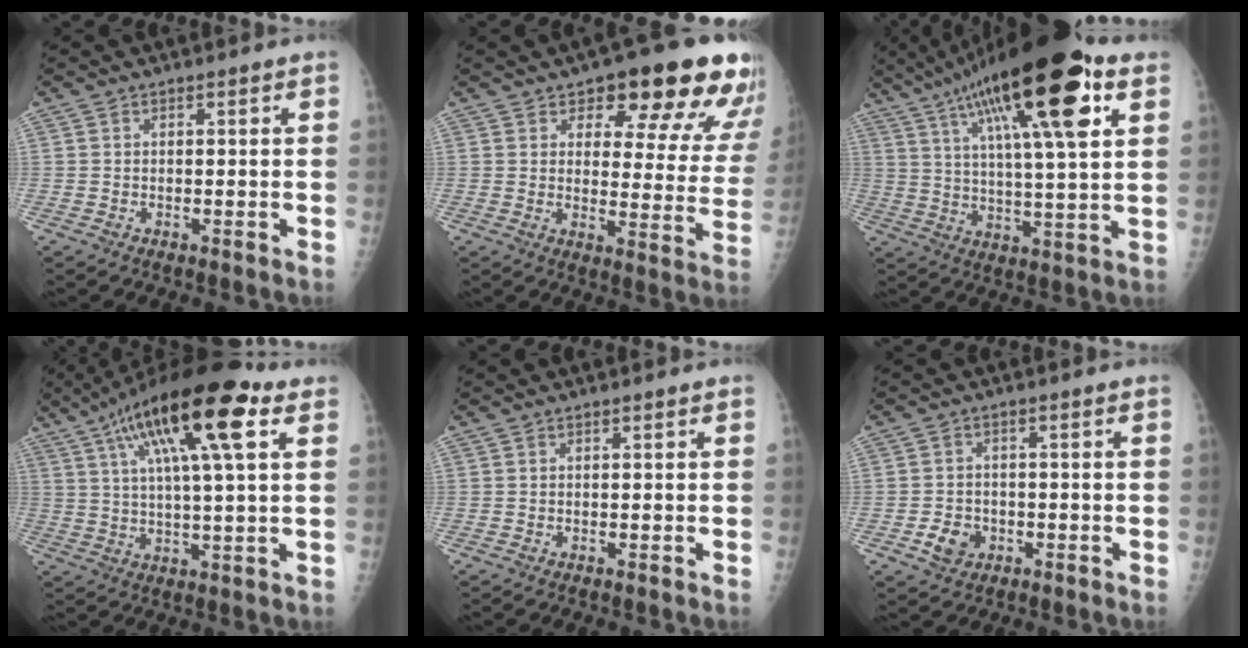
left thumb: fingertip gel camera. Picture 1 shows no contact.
{"total": 19.0, "force": [12.4, 7.7, 12.1], "torque": [-0.096, -0.059, 0.147]}
{"total": 25.0, "force": [12.1, 5.7, 21.1], "torque": [-0.346, -0.003, 0.197]}
{"total": 20.0, "force": [9.0, 4.7, 17.3], "torque": [-0.289, 0.004, 0.145]}
{"total": 0.0}
{"total": 4.5, "force": [-1.7, 3.7, 2.0], "torque": [-0.021, 0.008, -0.024]}